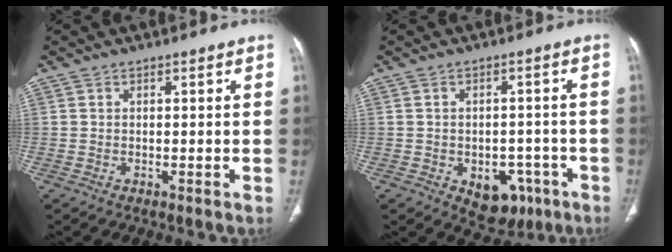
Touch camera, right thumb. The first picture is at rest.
{"total": 8.4, "force": [-3.6, 5.8, 4.9], "torque": [-0.033, 0.022, -0.035]}